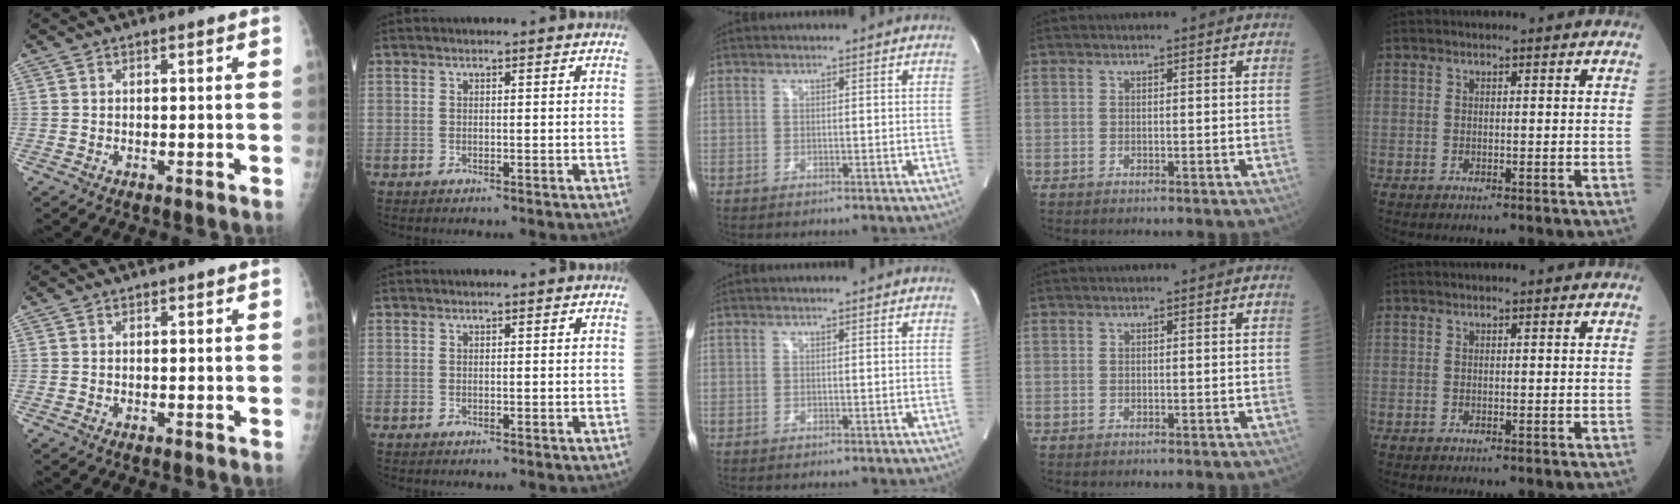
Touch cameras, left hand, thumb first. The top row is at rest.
{}